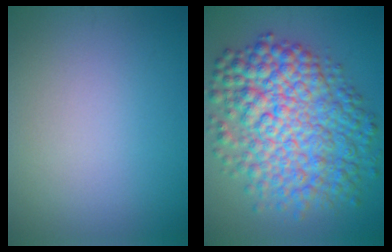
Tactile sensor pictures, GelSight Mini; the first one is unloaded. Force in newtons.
{"total": 10.5, "press": 10.5, "slide": 0.1}